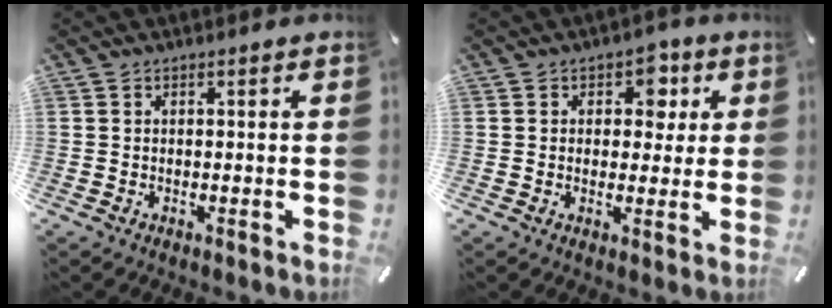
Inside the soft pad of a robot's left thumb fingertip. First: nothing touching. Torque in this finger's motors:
{"motor_torque": [0.93, 0.86, 0.11, 0.09, -0.01]}